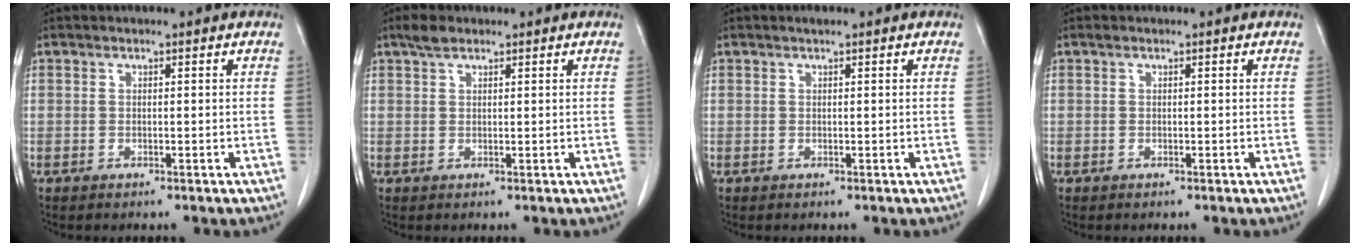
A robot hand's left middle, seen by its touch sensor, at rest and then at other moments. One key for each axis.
{"total": 2.0, "fx": 1.6, "fy": 0.8, "fz": 1.0, "tx": -0.025, "ty": 0.007, "tz": 0.029}
{"total": 0.6, "fx": 0.4, "fy": 0.0, "fz": 0.4, "tx": -0.012, "ty": 0.001, "tz": 0.008}
{"total": 0.0}